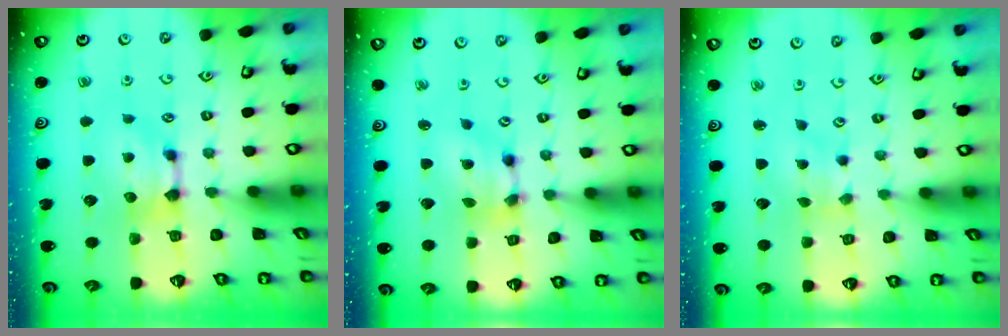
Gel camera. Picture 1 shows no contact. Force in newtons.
{"total": 5.8, "press": 5.4, "slide": 2.1}
{"total": 2.6, "press": 2.4, "slide": 0.8}